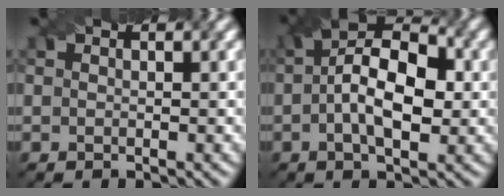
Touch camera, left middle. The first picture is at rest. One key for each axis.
{"total": 7.5, "fx": -0.5, "fy": 3.9, "fz": 6.4, "tx": -0.099, "ty": 0.020, "tz": -0.002}